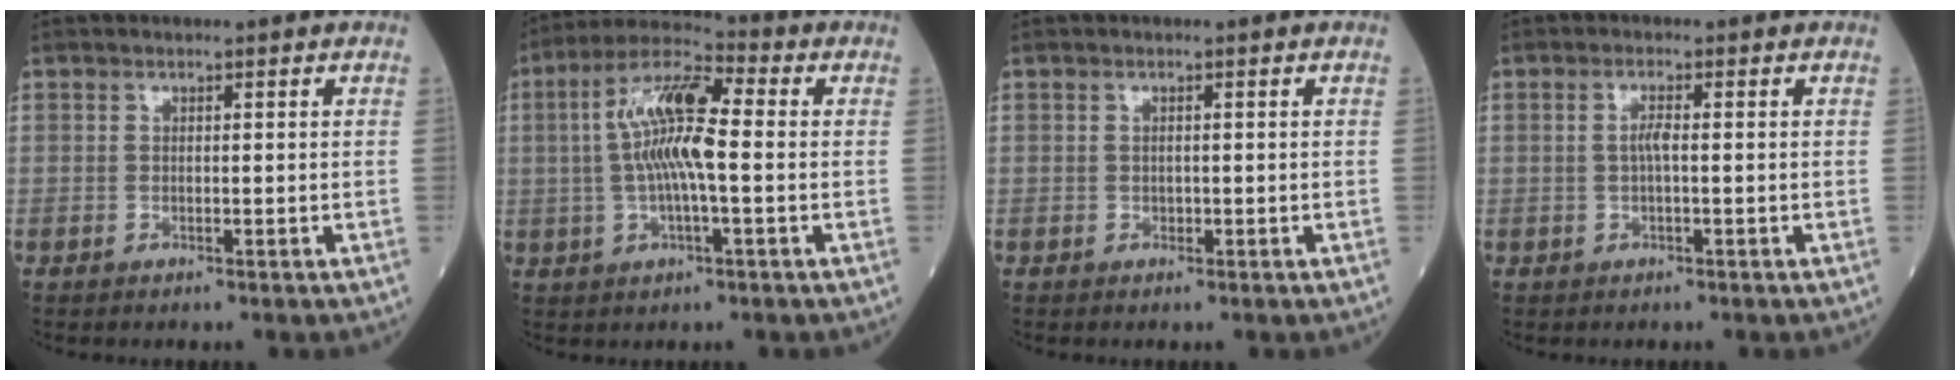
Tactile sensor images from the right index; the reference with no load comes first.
{"total": 11.4, "force": [0.4, 2.4, 11.1], "torque": [-0.219, 0.019, 0.001]}
{"total": 0.5, "force": [0.0, 0.4, 0.4], "torque": [-0.007, 0.000, 0.000]}
{"total": 1.9, "force": [0.1, 0.3, 1.9], "torque": [-0.041, 0.001, 0.001]}